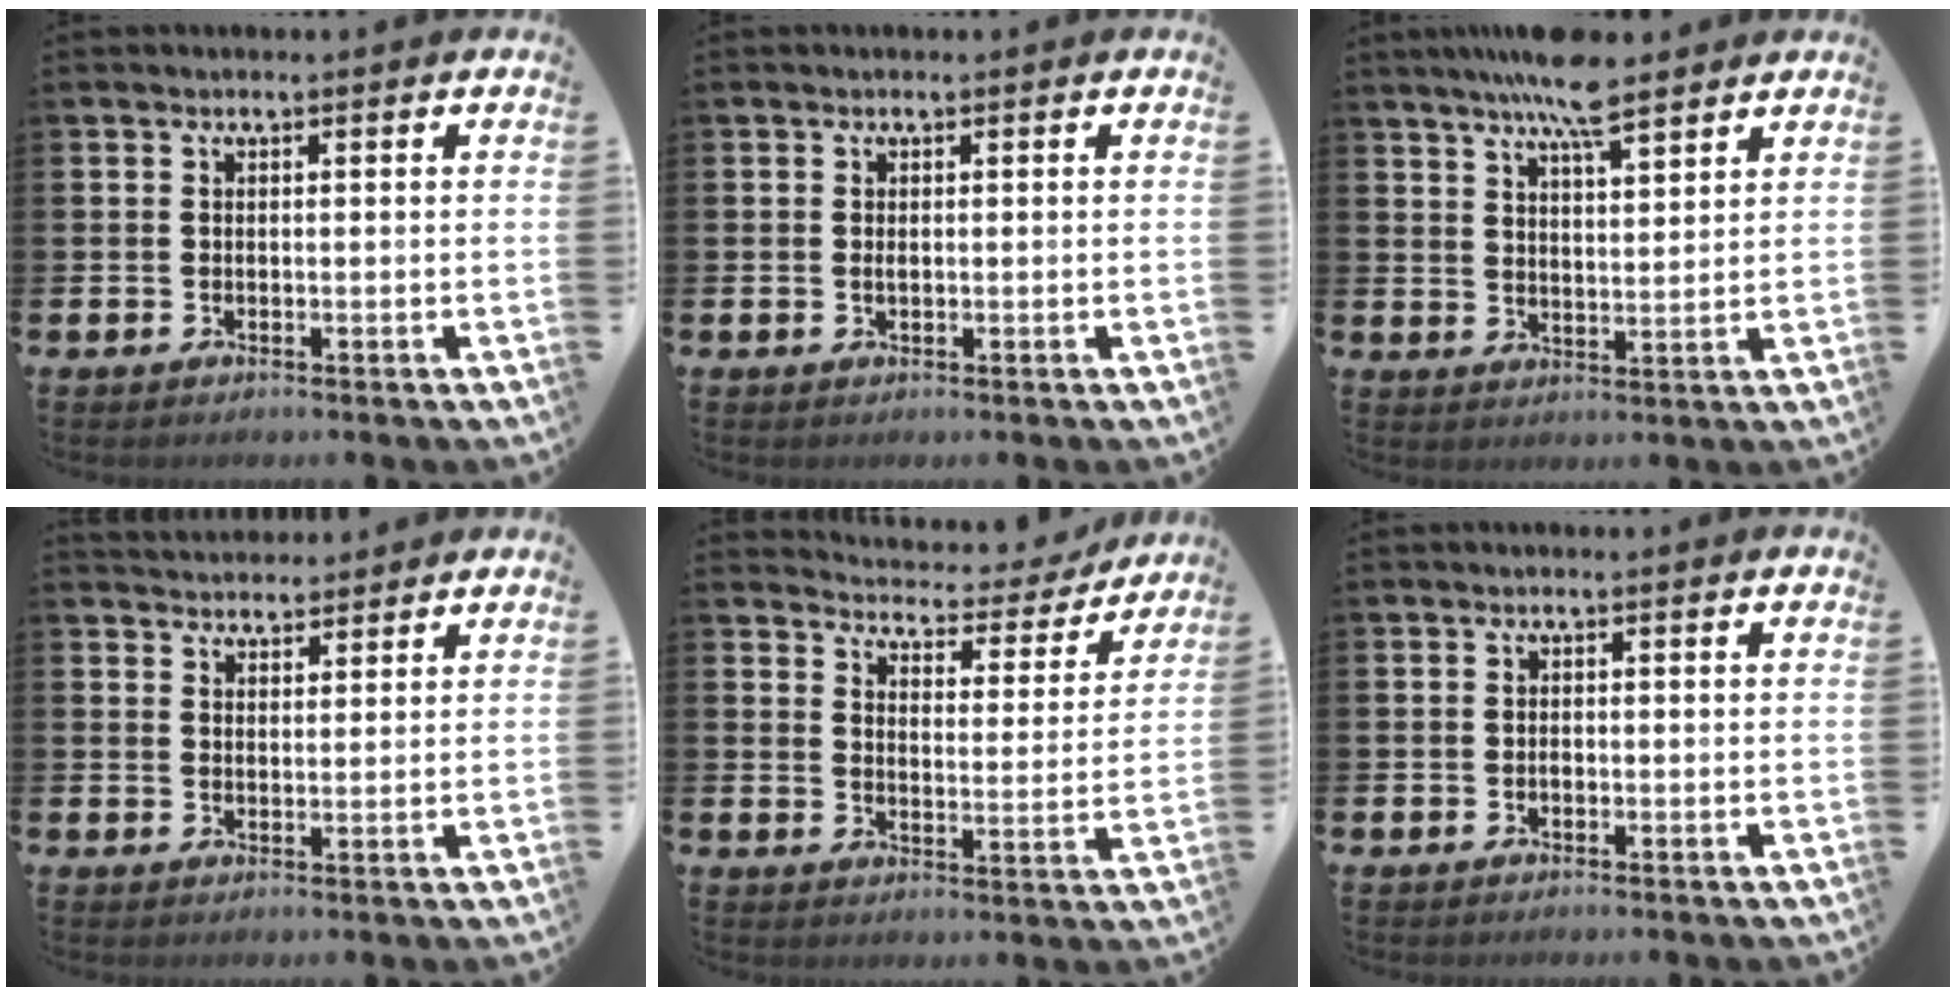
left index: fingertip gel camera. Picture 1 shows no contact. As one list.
[{"total": 0.6, "force": [0.1, 0.3, 0.6], "torque": [-0.009, 0.001, 0.001]}, {"total": 7.1, "force": [6.4, 0.9, 2.8], "torque": [-0.068, -0.026, 0.115]}, {"total": 3.4, "force": [3.3, 0.8, -0.1], "torque": [-0.003, -0.014, 0.060]}, {"total": 4.5, "force": [4.4, 0.9, 0.4], "torque": [-0.025, -0.039, 0.068]}, {"total": 0.6, "force": [-0.2, 0.3, 0.4], "torque": [-0.014, 0.002, -0.004]}]